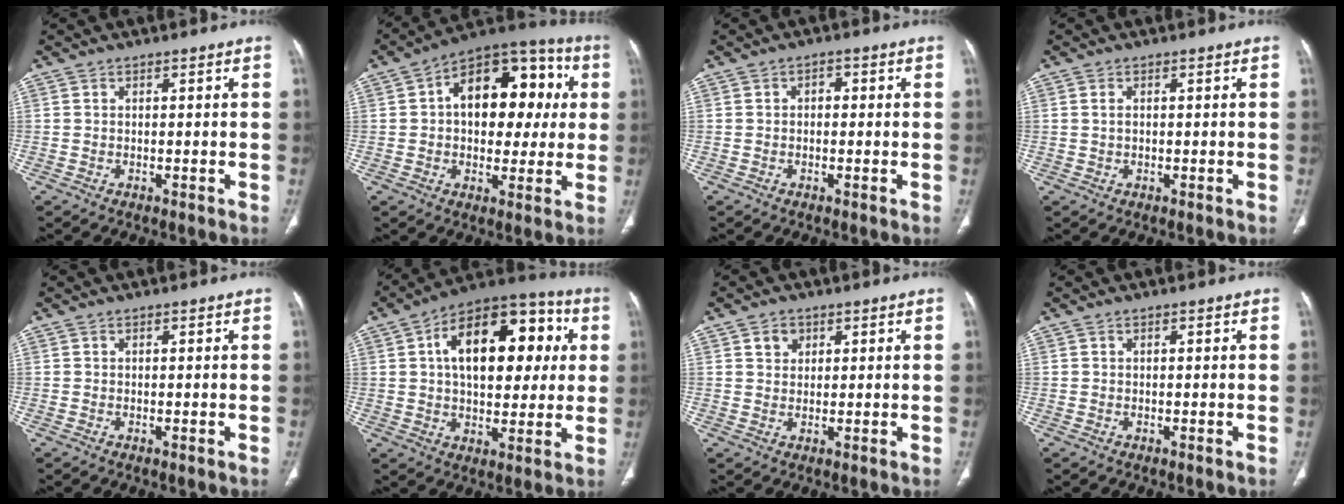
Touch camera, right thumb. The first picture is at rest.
{"total": 19.6, "force": [3.3, 12.0, 15.2], "torque": [-0.165, 0.034, 0.042]}
{"total": 1.7, "force": [0.1, 1.2, 1.2], "torque": [-0.009, 0.006, -0.004]}
{"total": 1.0, "force": [0.2, 0.7, 0.7], "torque": [-0.017, 0.004, 0.006]}
{"total": 0.0}
{"total": 22.0, "force": [4.7, 12.4, 17.5], "torque": [-0.222, 0.024, 0.064]}
{"total": 3.0, "force": [1.4, 2.4, 1.1], "torque": [-0.005, -0.007, 0.024]}
{"total": 0.0}